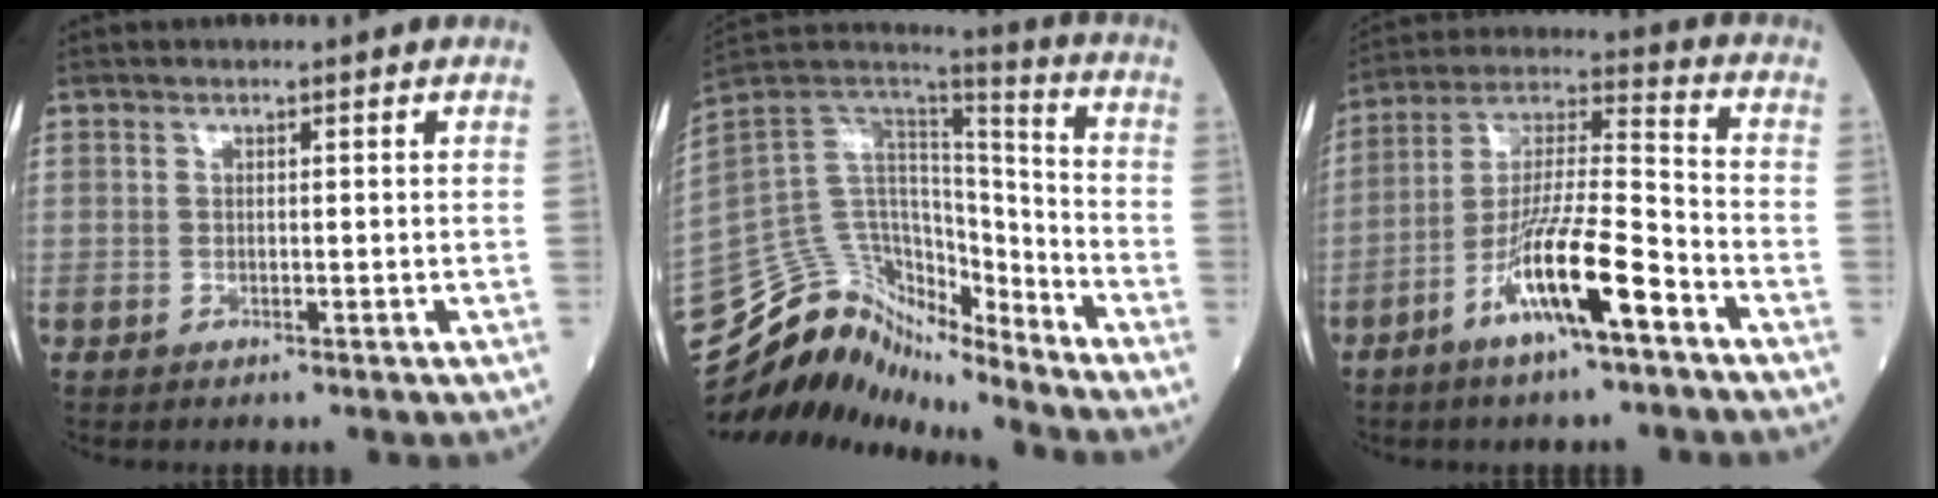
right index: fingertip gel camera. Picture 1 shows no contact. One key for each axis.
{"total": 17.8, "fx": -16.2, "fy": 6.1, "fz": 3.8, "tx": -0.073, "ty": 0.084, "tz": -0.276}
{"total": 13.4, "fx": -7.0, "fy": 1.4, "fz": 11.3, "tx": -0.216, "ty": -0.002, "tz": -0.129}